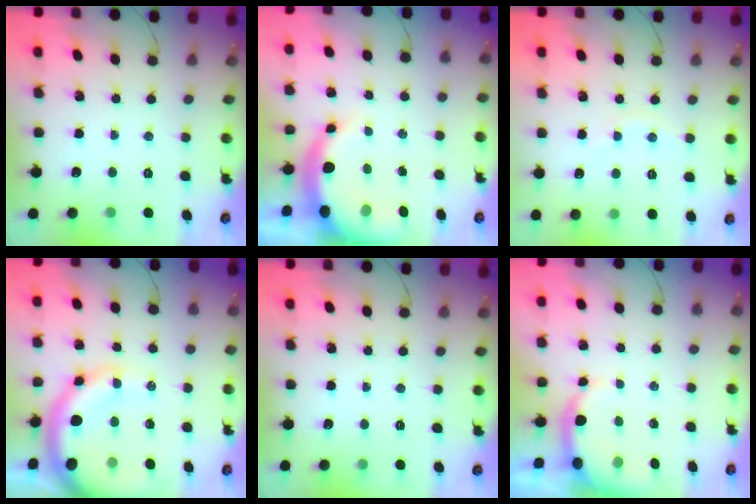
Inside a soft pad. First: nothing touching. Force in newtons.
{"total": 8.6, "press": 8.5, "slide": 1.6}
{"total": 5.7, "press": 5.4, "slide": 1.6}
{"total": 15.3, "press": 14.9, "slide": 3.2}
{"total": 0.0}
{"total": 6.0, "press": 6.0, "slide": 0.3}